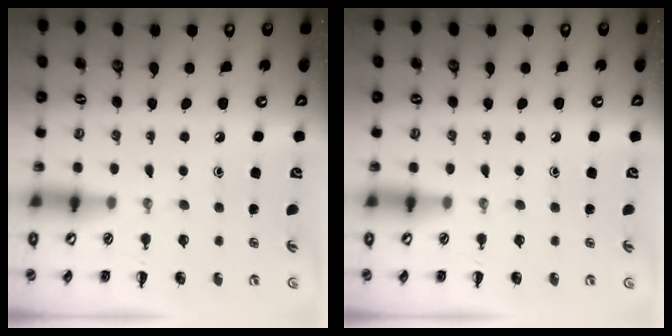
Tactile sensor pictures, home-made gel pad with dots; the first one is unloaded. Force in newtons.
{"total": 0.5, "press": 0.1, "slide": 0.5}